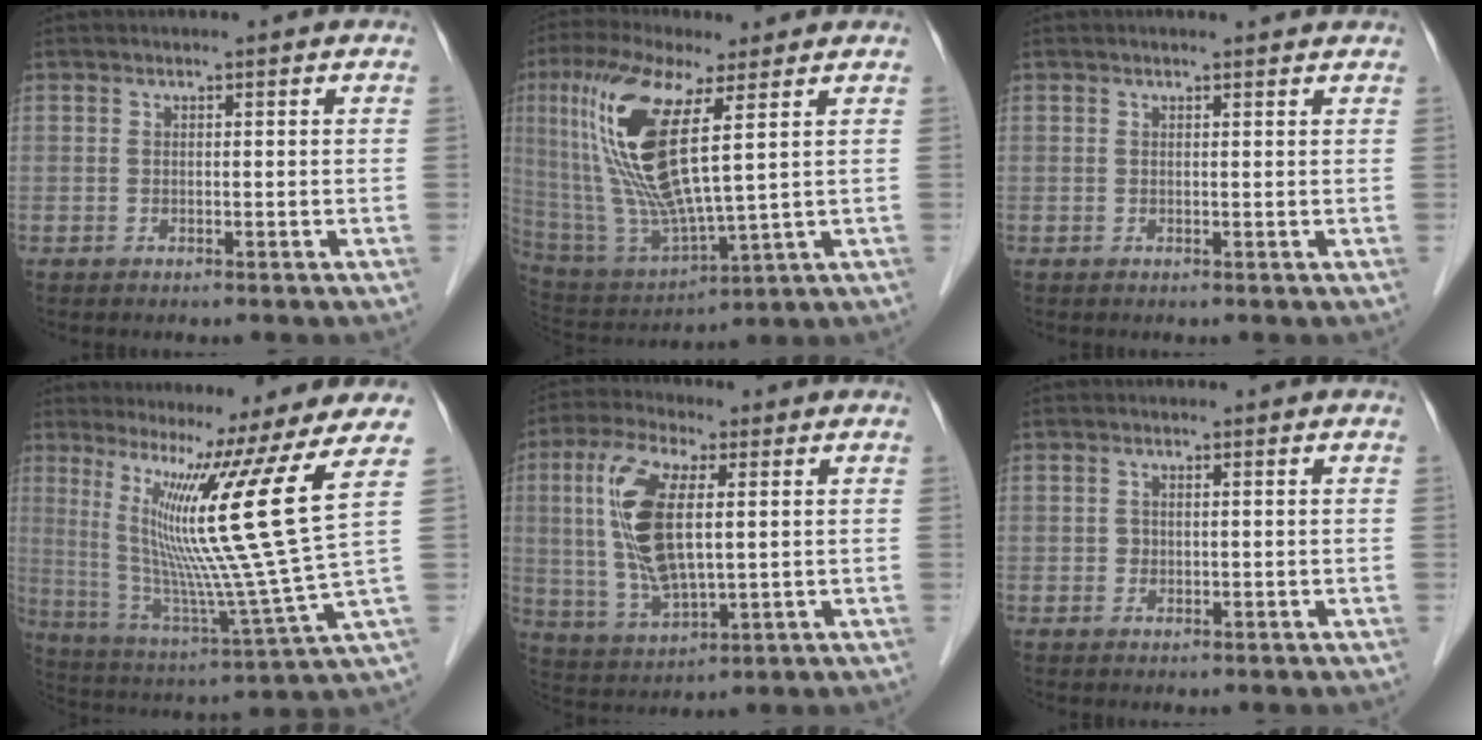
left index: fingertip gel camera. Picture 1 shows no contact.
{"total": 16.3, "force": [4.9, 2.8, 15.2], "torque": [-0.336, -0.007, 0.098]}
{"total": 1.9, "force": [1.8, 0.1, 0.6], "torque": [-0.015, 0.004, 0.017]}
{"total": 18.2, "force": [7.6, -4.2, 16.0], "torque": [-0.262, -0.047, 0.117]}
{"total": 12.7, "force": [2.1, 4.0, 11.9], "torque": [-0.260, 0.004, 0.041]}
{"total": 1.1, "force": [0.1, 0.7, 0.9], "torque": [-0.021, 0.002, 0.004]}